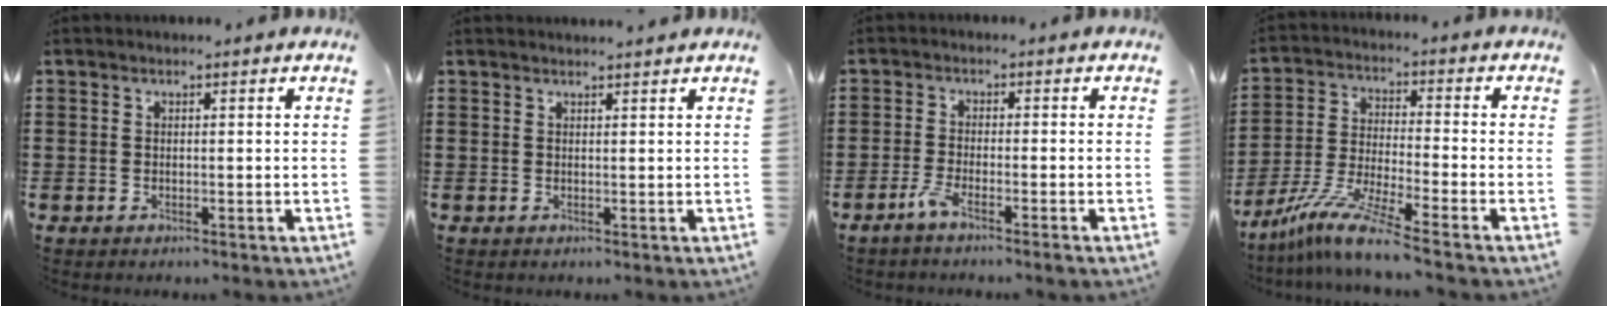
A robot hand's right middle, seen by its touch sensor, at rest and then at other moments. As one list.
[{"total": 1.2, "force": [1.2, -0.1, 0.1], "torque": [-0.005, -0.001, 0.022]}, {"total": 2.7, "force": [-1.8, 0.0, 2.1], "torque": [-0.051, -0.007, -0.037]}, {"total": 8.6, "force": [-7.0, -0.1, 5.1], "torque": [-0.114, -0.012, -0.139]}]